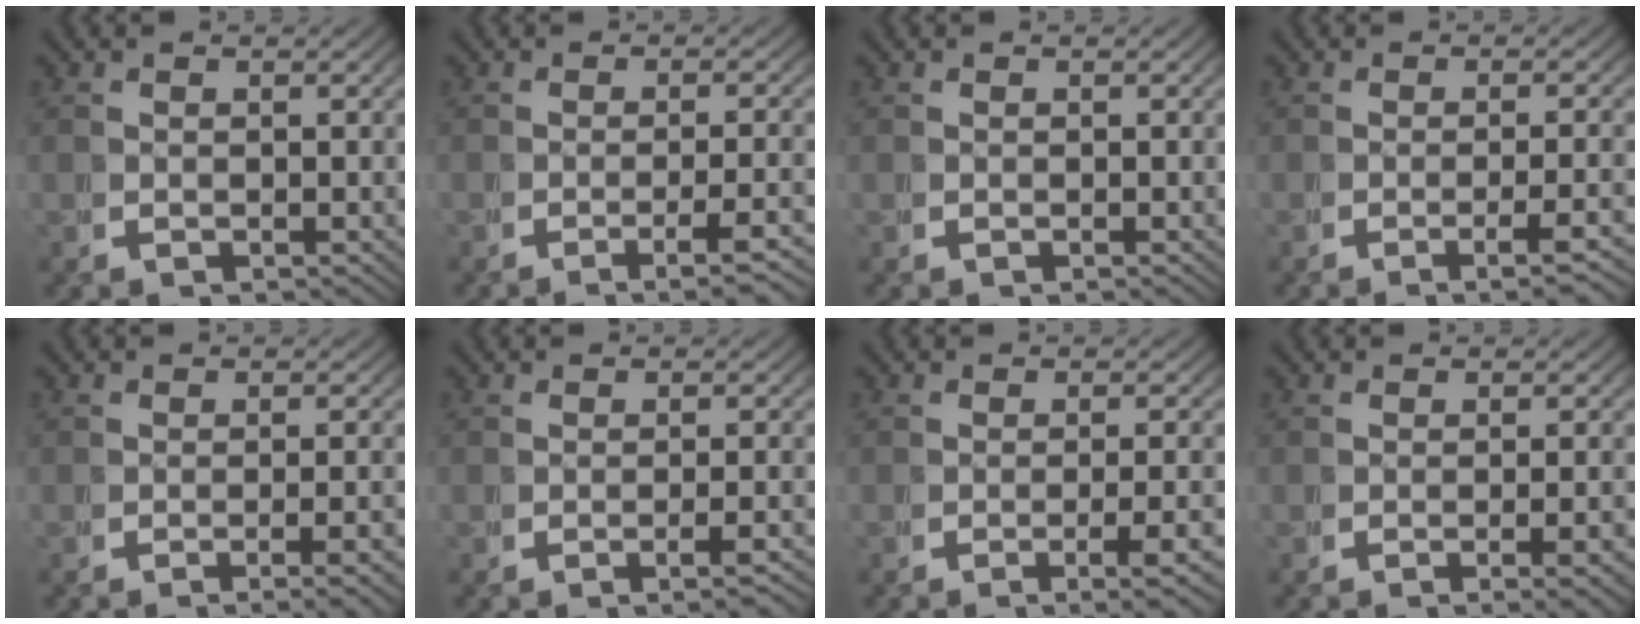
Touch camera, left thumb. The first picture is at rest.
{"total": 3.8, "force": [-2.1, 0.5, 3.1], "torque": [-0.047, -0.001, -0.033]}
{"total": 0.0}
{"total": 3.1, "force": [-1.6, 0.2, 2.6], "torque": [-0.041, 0.002, -0.027]}
{"total": 3.5, "force": [-2.4, 0.4, 2.5], "torque": [-0.034, 0.000, -0.038]}
{"total": 2.1, "force": [-1.1, -0.1, 1.8], "torque": [-0.029, 0.006, -0.021]}
{"total": 3.9, "force": [-2.0, 0.6, 3.3], "torque": [-0.049, -0.002, -0.031]}
{"total": 2.8, "force": [-1.7, 0.2, 2.2], "torque": [-0.033, -0.001, -0.028]}